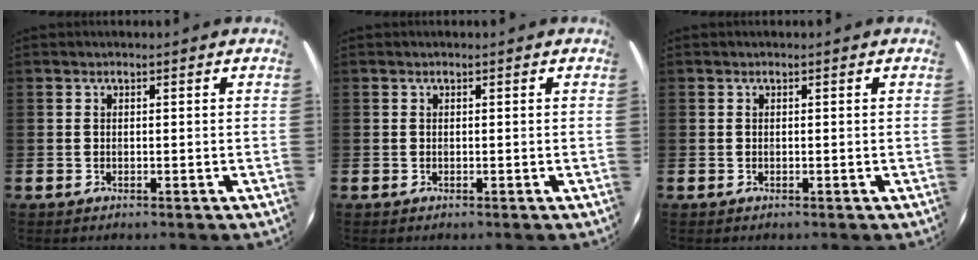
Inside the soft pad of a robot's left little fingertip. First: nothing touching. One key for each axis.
{"total": 0.0}
{"total": 0.0}